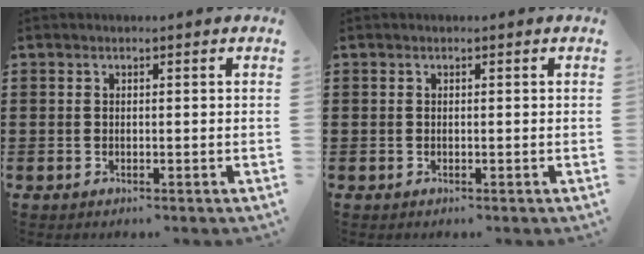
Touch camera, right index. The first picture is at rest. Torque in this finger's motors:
{"motor_torque": [-0.35, 1.79, 0.00, 0.00]}